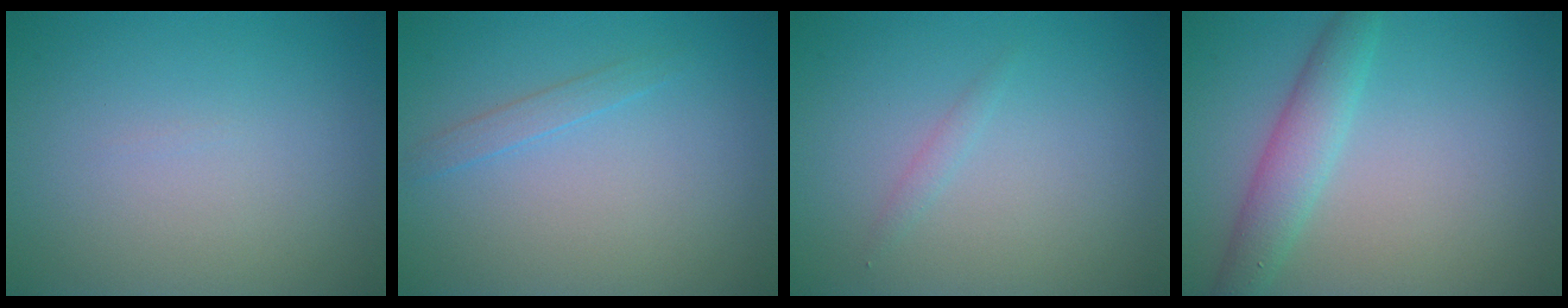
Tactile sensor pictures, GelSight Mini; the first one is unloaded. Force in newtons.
{"total": 1.1, "press": 1.1, "slide": 0.1}
{"total": 0.8, "press": 0.8, "slide": 0.0}
{"total": 3.2, "press": 3.2, "slide": 0.1}